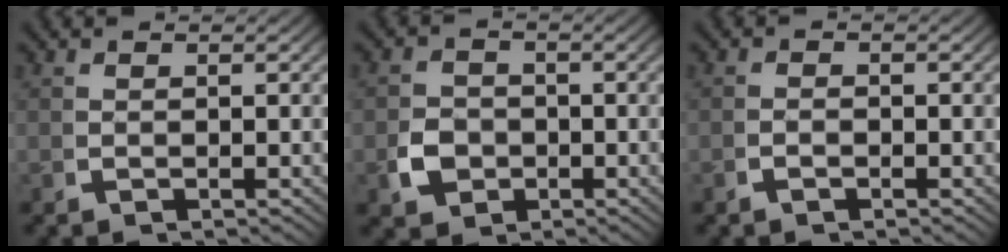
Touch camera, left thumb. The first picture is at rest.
{"total": 3.9, "force": [-1.1, 3.2, 2.0], "torque": [-0.038, -0.012, -0.014]}
{"total": 0.8, "force": [-0.7, 0.3, 0.3], "torque": [-0.006, -0.002, -0.016]}